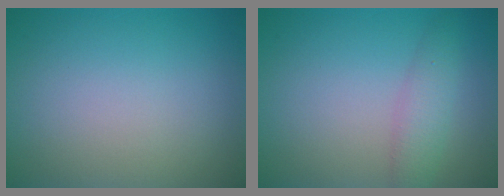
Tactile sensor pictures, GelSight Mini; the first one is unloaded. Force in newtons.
{"total": 2.5, "press": 2.5, "slide": 0.0}